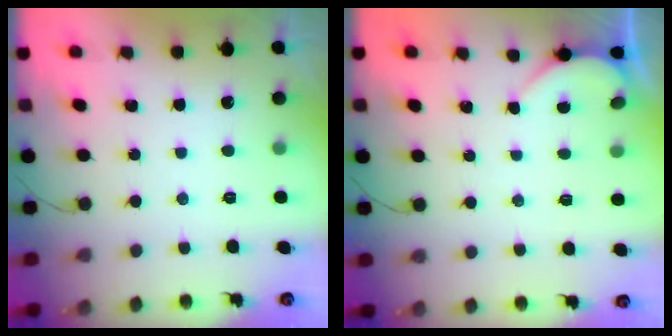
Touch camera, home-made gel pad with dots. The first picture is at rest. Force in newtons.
{"total": 1.9, "press": 1.9, "slide": 0.1}